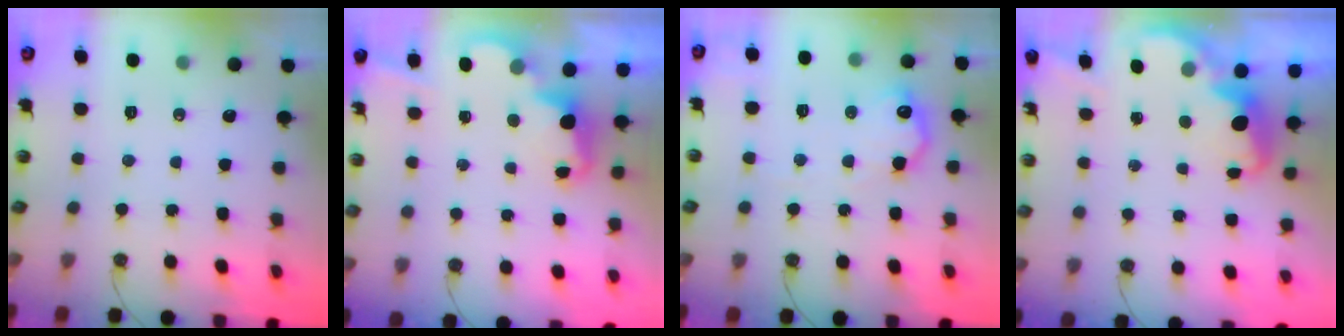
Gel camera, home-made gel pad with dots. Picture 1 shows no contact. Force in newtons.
{"total": 2.5, "press": 2.5, "slide": 0.6}
{"total": 12.2, "press": 12.2, "slide": 0.4}
{"total": 2.6, "press": 2.6, "slide": 0.5}